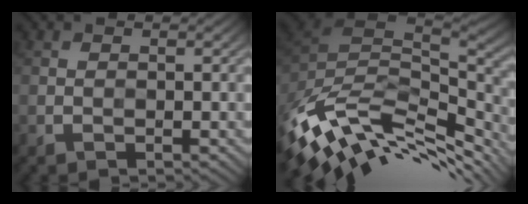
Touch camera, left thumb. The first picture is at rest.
{"total": 12.9, "force": [-5.3, 6.3, 10.0], "torque": [-0.228, -0.018, -0.083]}